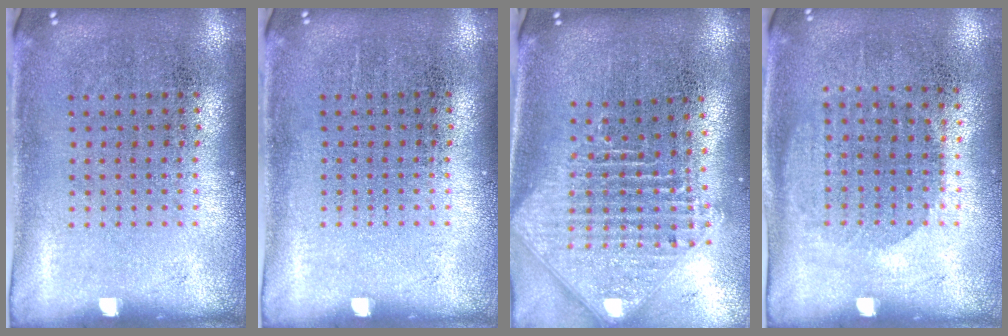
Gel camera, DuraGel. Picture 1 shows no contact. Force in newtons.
{"total": 0.0}
{"total": 2.5, "press": 1.8, "slide": 1.7}
{"total": 1.0, "press": 0.9, "slide": 0.5}